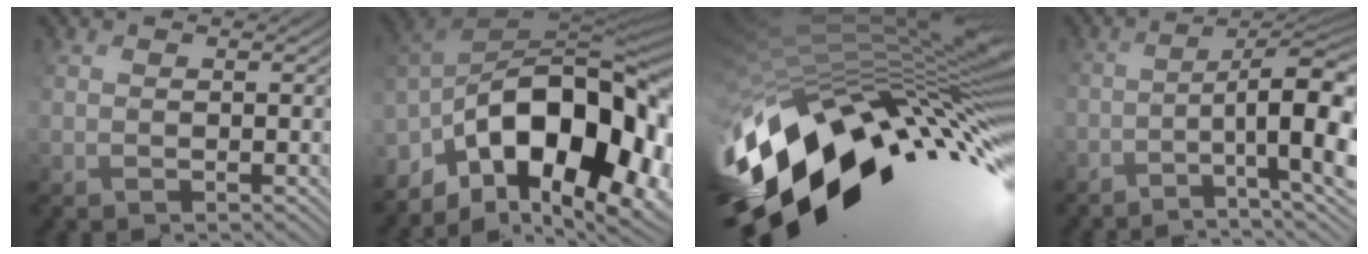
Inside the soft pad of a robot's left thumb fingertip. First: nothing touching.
{"total": 19.1, "force": [-6.9, 10.2, 14.6], "torque": [-0.263, -0.027, -0.097]}
{"total": 17.2, "force": [-4.1, 7.5, 15.0], "torque": [-0.281, -0.022, -0.074]}
{"total": 12.6, "force": [-4.8, 3.4, 11.2], "torque": [-0.128, 0.004, -0.055]}